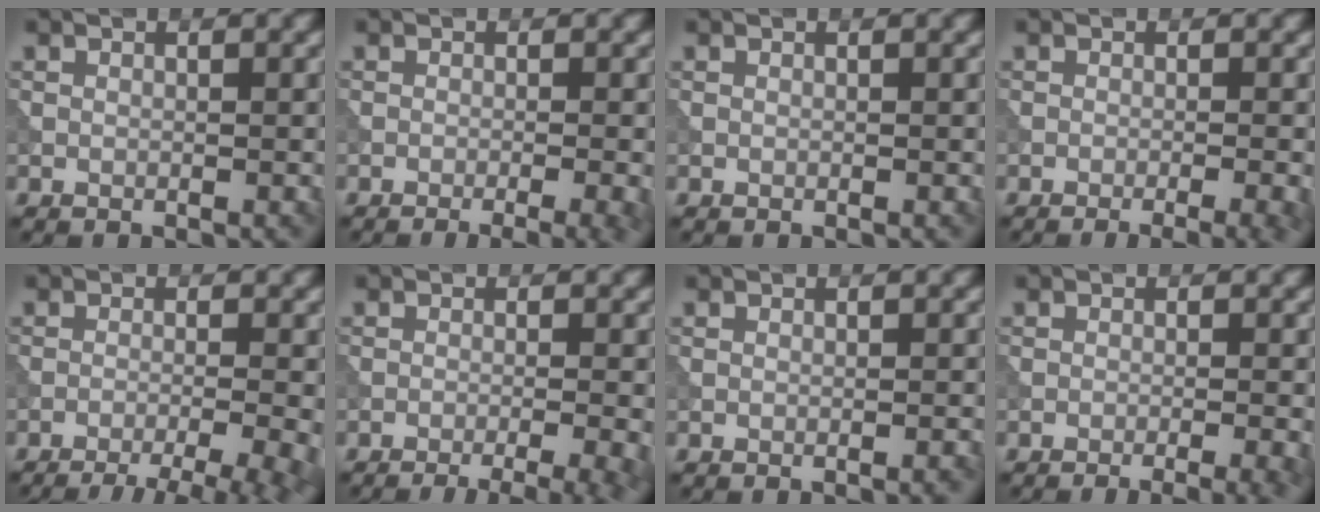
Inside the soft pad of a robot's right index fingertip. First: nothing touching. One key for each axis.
{"total": 5.8, "fx": -3.2, "fy": 2.2, "fz": 4.3, "tx": -0.029, "ty": 0.001, "tz": -0.028}
{"total": 0.0}
{"total": 5.6, "fx": -3.1, "fy": 2.1, "fz": 4.1, "tx": -0.027, "ty": 0.002, "tz": -0.028}
{"total": 9.6, "fx": -6.9, "fy": 3.2, "fz": 6.0, "tx": -0.061, "ty": -0.010, "tz": -0.064}
{"total": 8.7, "fx": -5.8, "fy": 3.1, "fz": 5.7, "tx": -0.041, "ty": -0.002, "tz": -0.052}
{"total": 0.7, "fx": -0.3, "fy": 0.2, "fz": 0.6, "tx": -0.002, "ty": 0.004, "tz": -0.006}
{"total": 5.3, "fx": -3.4, "fy": 1.9, "fz": 3.7, "tx": -0.024, "ty": 0.003, "tz": -0.031}